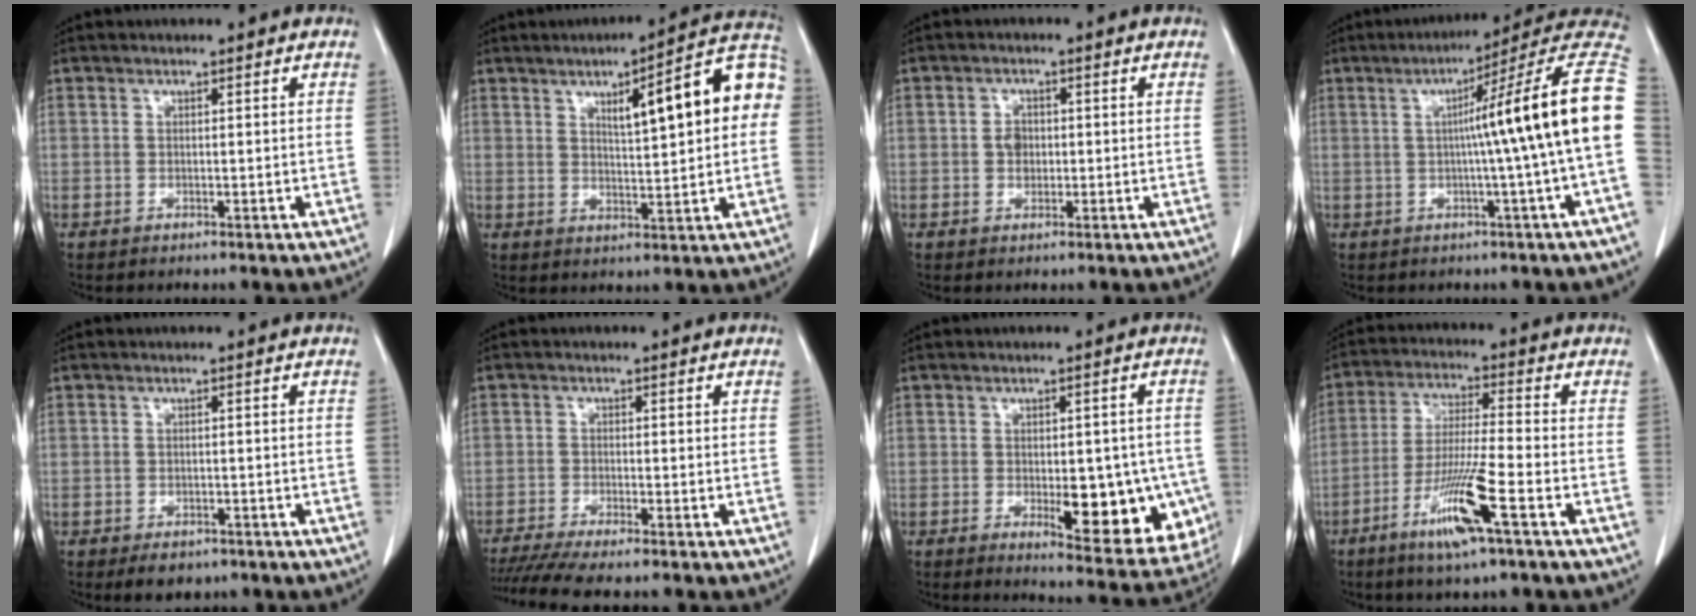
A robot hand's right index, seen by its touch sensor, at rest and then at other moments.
{"total": 13.8, "force": [3.1, 2.2, 13.3], "torque": [-0.178, 0.032, 0.040]}
{"total": 2.4, "force": [0.0, 1.9, 1.4], "torque": [-0.021, 0.004, 0.000]}
{"total": 16.7, "force": [0.5, -1.8, 16.6], "torque": [-0.209, 0.029, -0.005]}
{"total": 3.3, "force": [-2.3, 1.9, 1.4], "torque": [-0.015, 0.000, -0.025]}
{"total": 6.6, "force": [-5.5, -0.5, 3.6], "torque": [-0.056, -0.016, -0.094]}
{"total": 13.3, "force": [-3.3, 5.3, 11.7], "torque": [-0.107, 0.002, -0.024]}
{"total": 10.9, "force": [-5.3, -0.1, 9.6], "torque": [-0.187, -0.019, -0.103]}